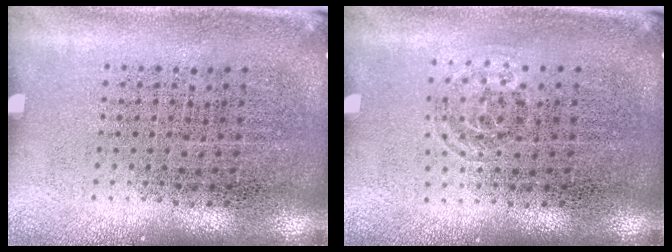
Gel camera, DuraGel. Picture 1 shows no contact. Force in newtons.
{"total": 0.8, "press": 0.5, "slide": 0.6}